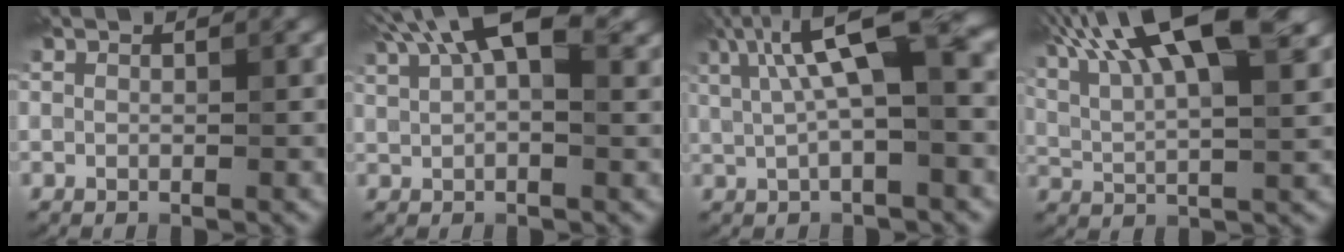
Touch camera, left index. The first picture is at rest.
{"total": 8.4, "force": [4.4, 3.4, 6.2], "torque": [-0.100, 0.021, 0.066]}
{"total": 8.4, "force": [2.3, 2.2, 7.8], "torque": [-0.132, 0.016, 0.034]}
{"total": 12.7, "force": [6.6, 3.8, 10.1], "torque": [-0.162, 0.022, 0.098]}